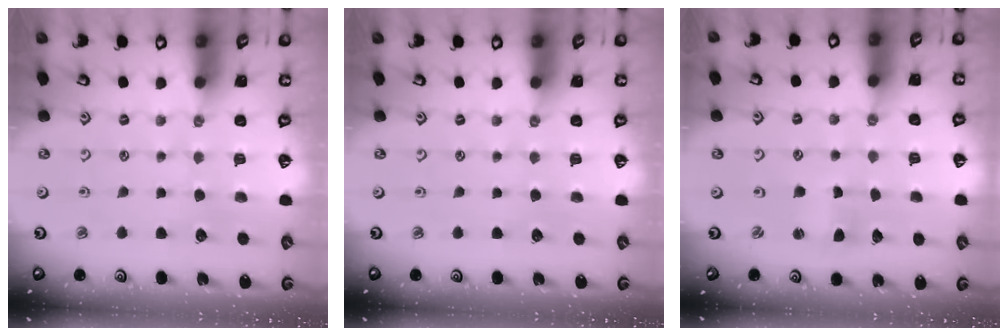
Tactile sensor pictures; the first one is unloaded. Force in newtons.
{"total": 0.0}
{"total": 1.2, "press": 1.1, "slide": 0.2}